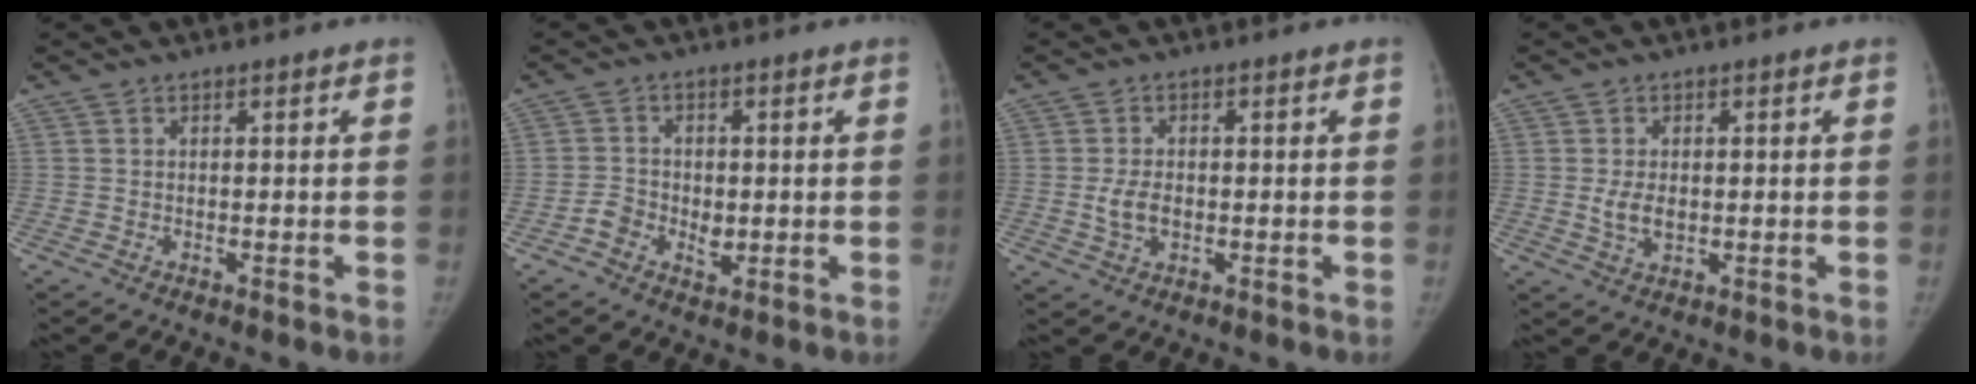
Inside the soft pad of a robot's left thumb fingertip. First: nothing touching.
{"total": 5.0, "force": [-1.2, 3.9, 2.8], "torque": [-0.032, 0.009, -0.023]}
{"total": 4.4, "force": [-0.6, 2.9, 3.2], "torque": [-0.058, 0.004, -0.009]}
{"total": 4.2, "force": [-0.2, 2.7, 3.2], "torque": [-0.057, -0.003, 0.002]}